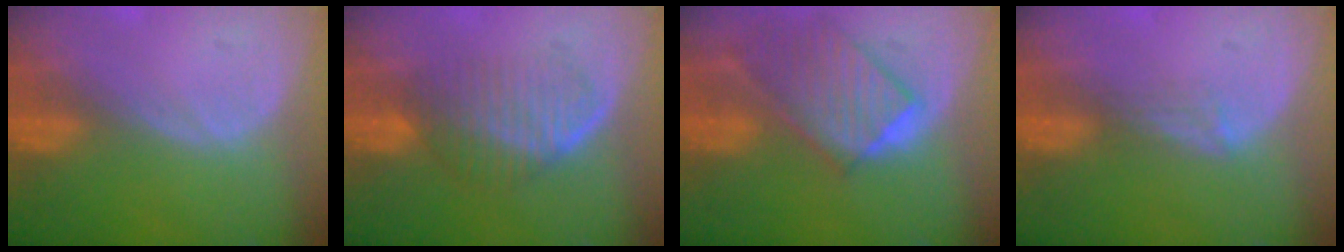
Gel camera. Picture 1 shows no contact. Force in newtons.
{"total": 5.9, "press": 5.8, "slide": 1.4}
{"total": 9.7, "press": 8.5, "slide": 4.7}
{"total": 1.8, "press": 1.3, "slide": 1.2}